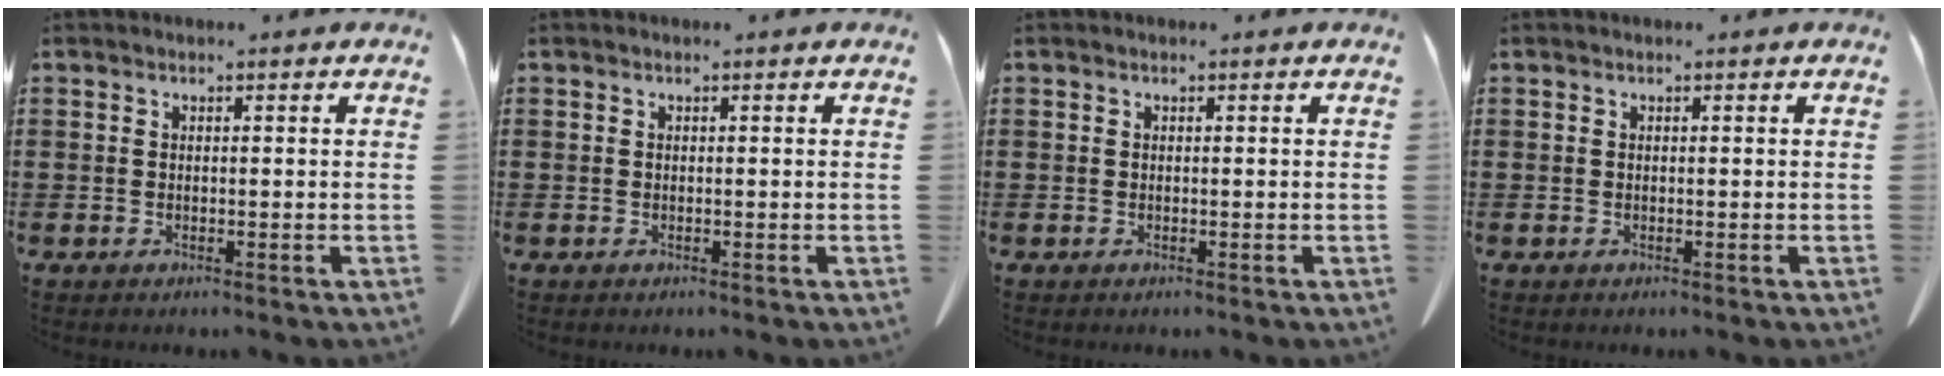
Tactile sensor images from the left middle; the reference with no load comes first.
{"total": 0.0}
{"total": 0.0}
{"total": 0.0}